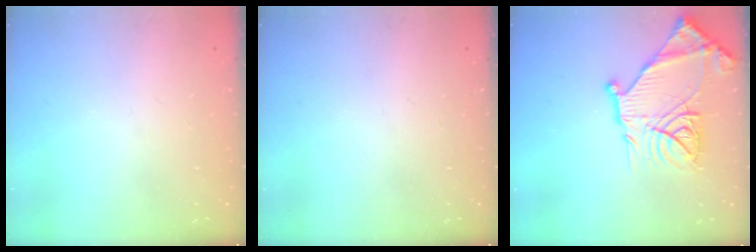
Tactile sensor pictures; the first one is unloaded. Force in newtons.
{"total": 0.0}
{"total": 22.8, "press": 22.6, "slide": 2.3}